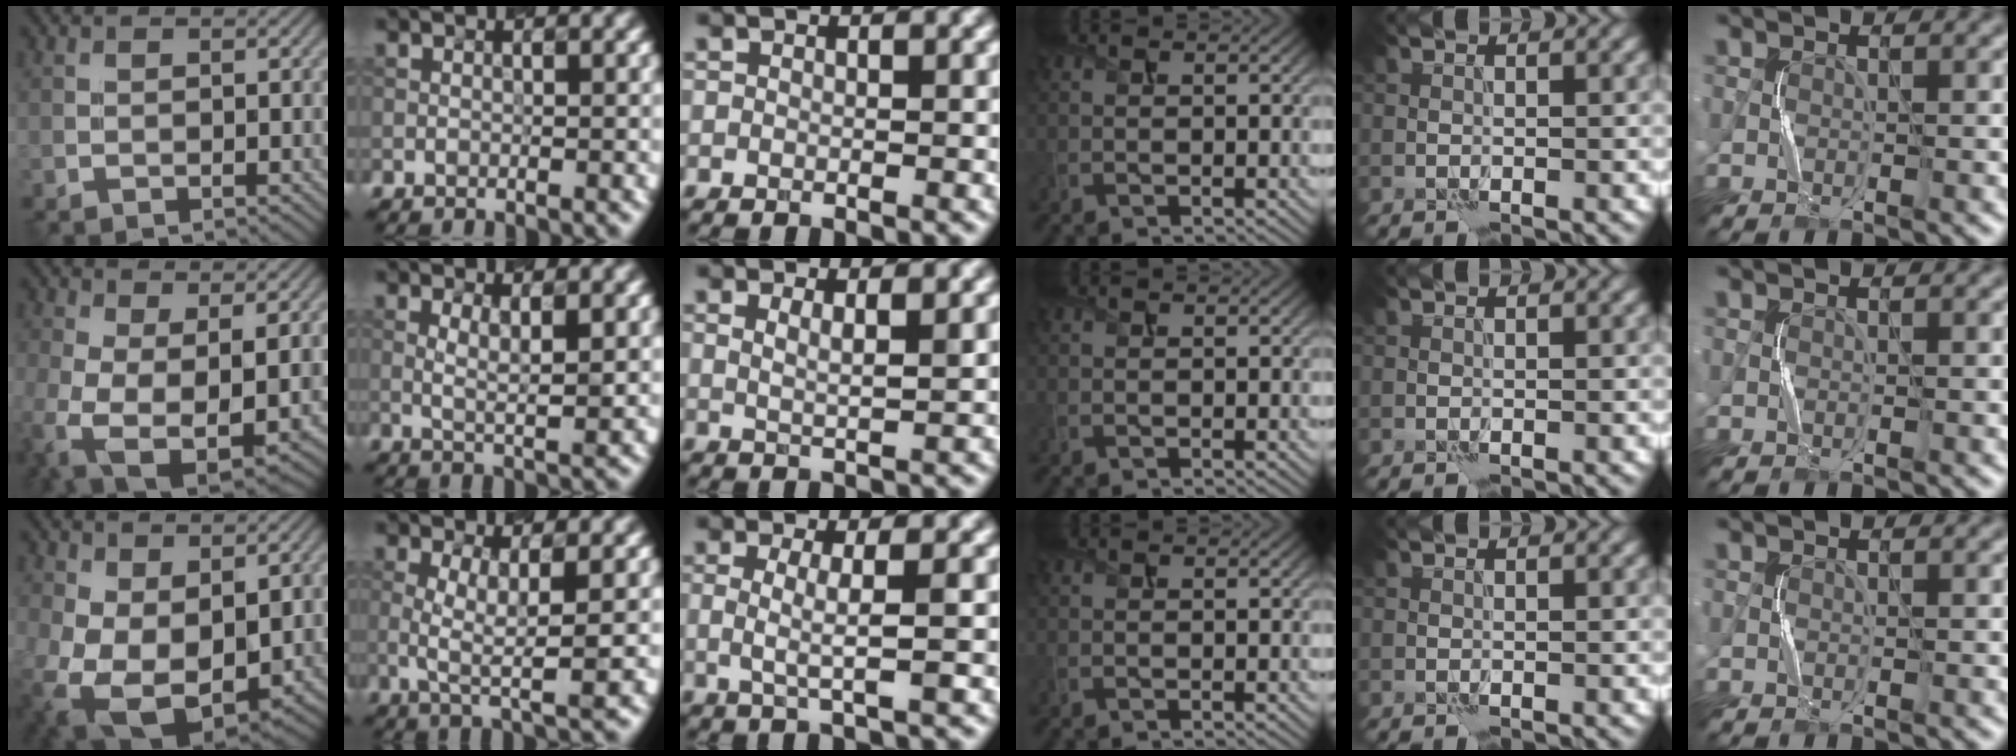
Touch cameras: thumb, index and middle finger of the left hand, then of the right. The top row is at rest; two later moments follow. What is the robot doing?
{"motion": "squeeze", "object": "sponge"}